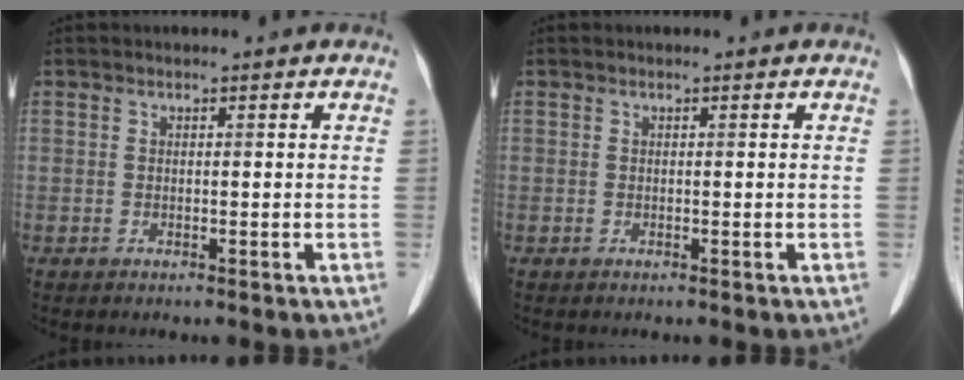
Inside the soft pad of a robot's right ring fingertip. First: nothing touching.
{"total": 0.0}